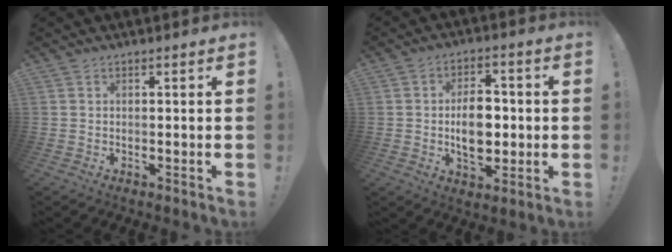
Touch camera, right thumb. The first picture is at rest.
{"total": 10.9, "force": [-0.5, 7.2, 8.2], "torque": [-0.124, 0.005, -0.010]}